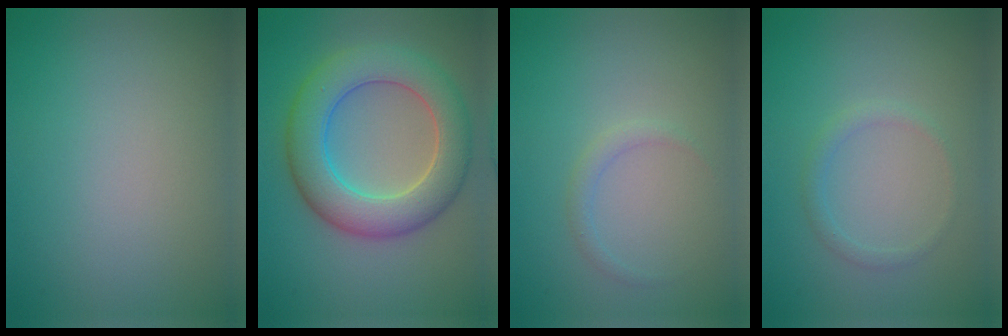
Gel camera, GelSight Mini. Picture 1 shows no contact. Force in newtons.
{"total": 7.5, "press": 7.5, "slide": 0.6}
{"total": 1.0, "press": 1.0, "slide": 0.0}
{"total": 1.2, "press": 1.2, "slide": 0.0}